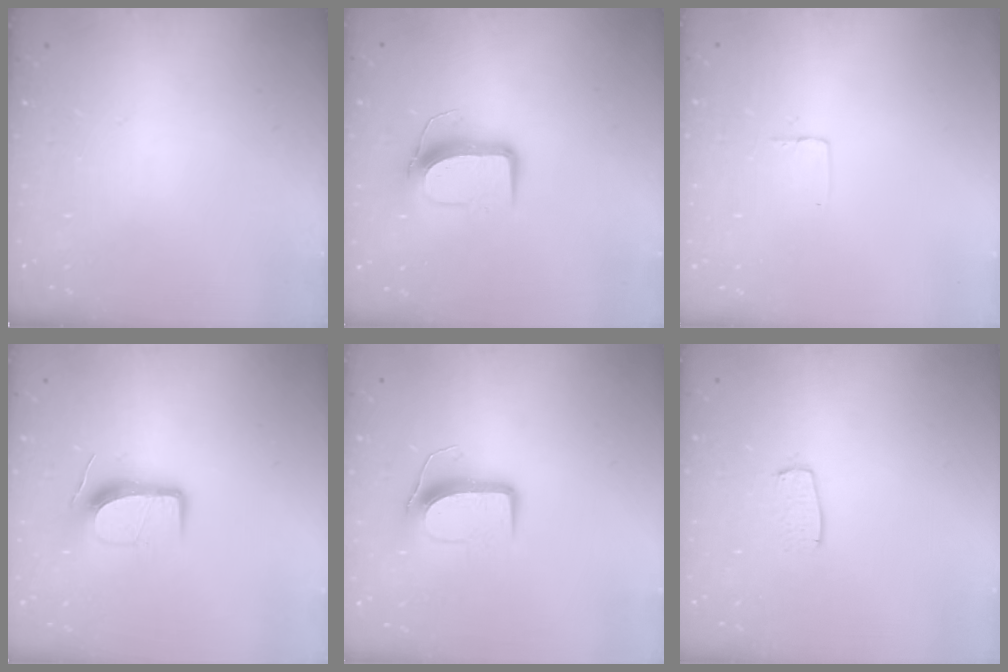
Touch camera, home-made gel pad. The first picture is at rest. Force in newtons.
{"total": 10.1, "press": 10.1, "slide": 0.2}
{"total": 2.5, "press": 2.5, "slide": 0.1}
{"total": 9.8, "press": 9.8, "slide": 0.7}
{"total": 9.4, "press": 9.4, "slide": 0.3}
{"total": 5.9, "press": 5.9, "slide": 0.3}